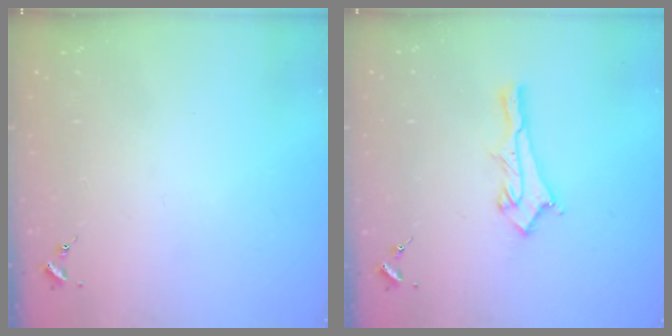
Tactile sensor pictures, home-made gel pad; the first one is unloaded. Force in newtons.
{"total": 12.5, "press": 12.5, "slide": 1.2}